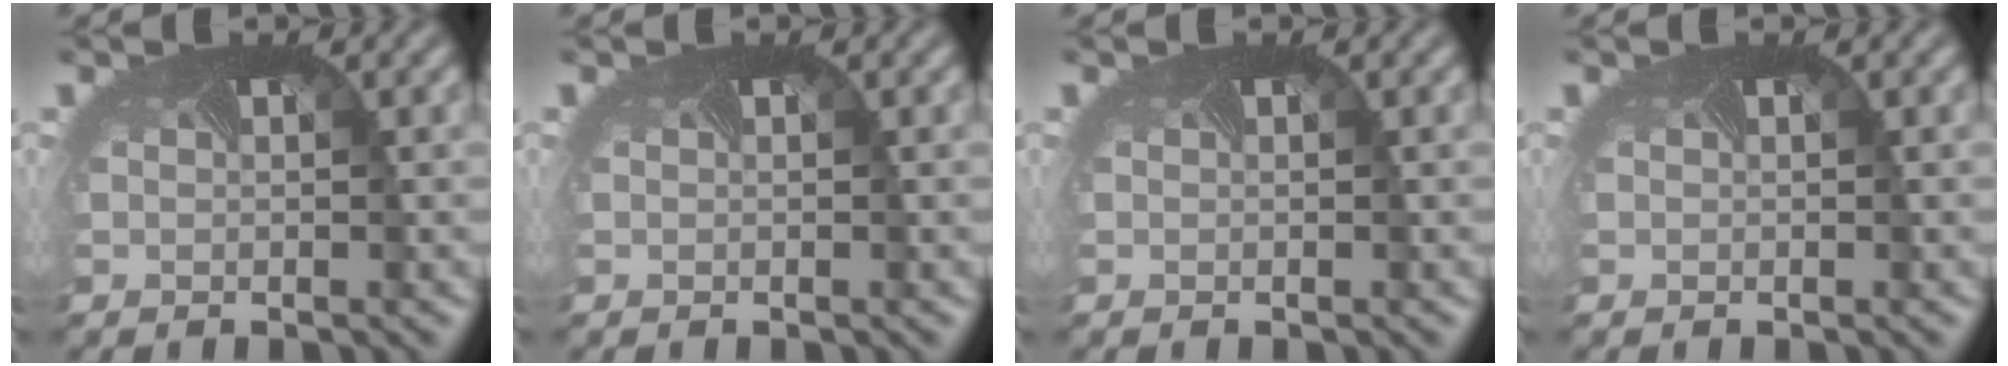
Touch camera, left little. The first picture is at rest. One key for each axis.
{"total": 0.0}
{"total": 0.0}
{"total": 0.0}